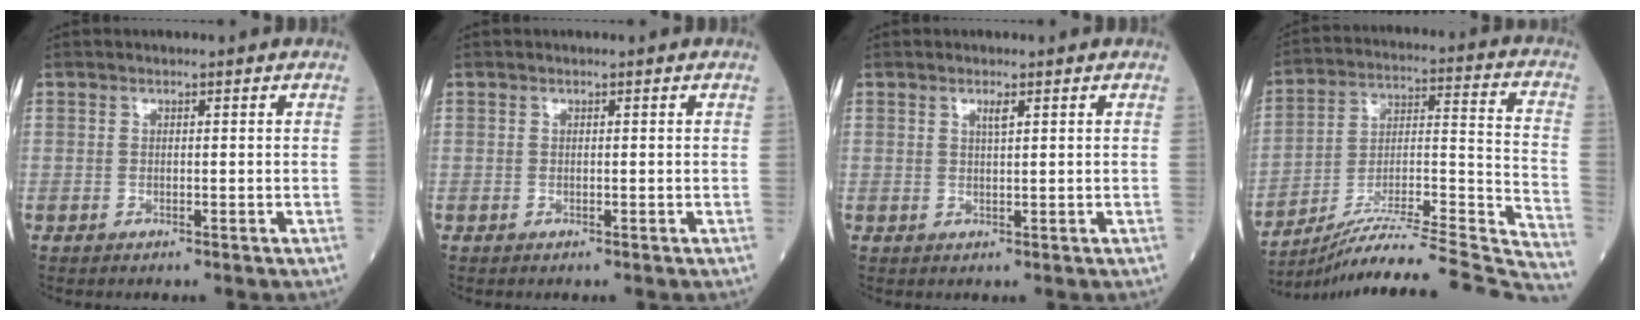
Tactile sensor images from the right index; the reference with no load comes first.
{"total": 0.0}
{"total": 1.4, "force": [0.7, 0.1, 1.2], "torque": [-0.024, -0.002, 0.013]}
{"total": 30.5, "force": [-28.2, -1.0, 11.7], "torque": [-0.118, -0.021, -0.415]}